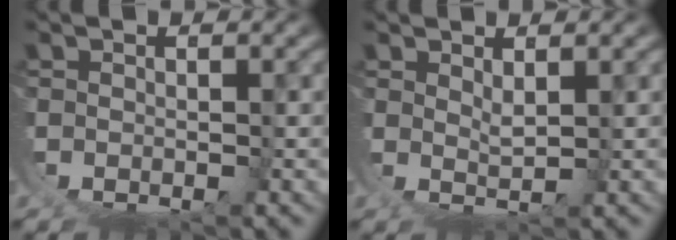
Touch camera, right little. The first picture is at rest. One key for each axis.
{"total": 2.4, "fx": 1.6, "fy": -1.5, "fz": 1.0, "tx": -0.004, "ty": -0.009, "tz": 0.033}